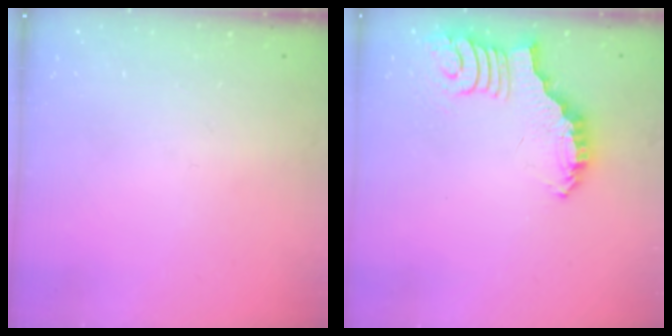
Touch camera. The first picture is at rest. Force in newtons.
{"total": 2.5, "press": 2.5, "slide": 0.5}